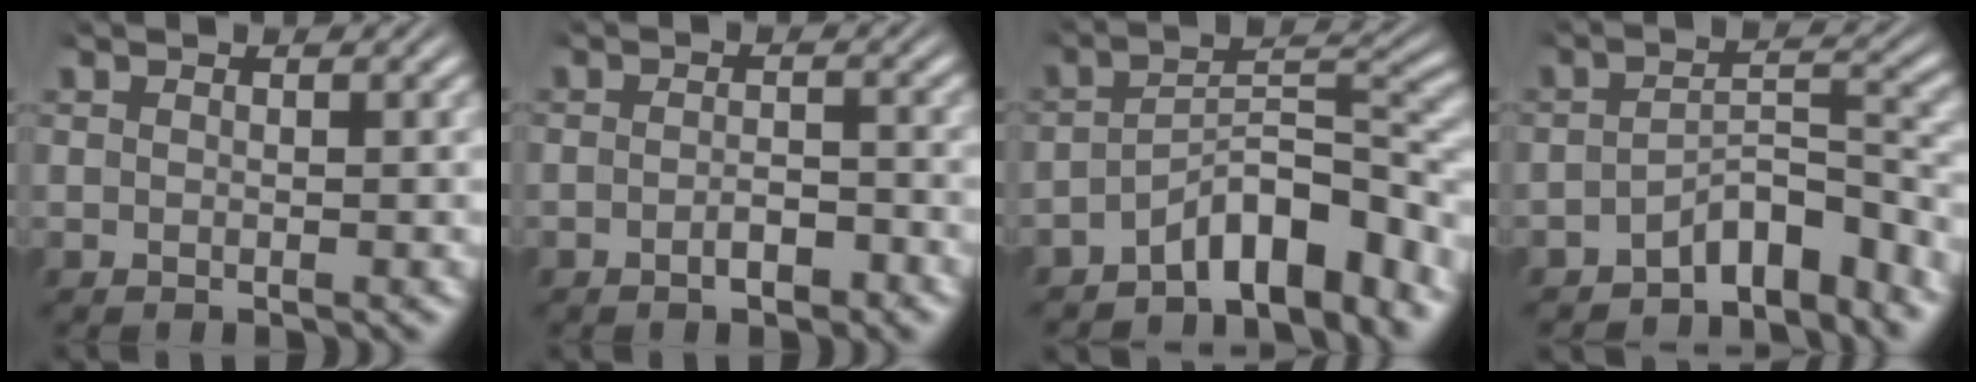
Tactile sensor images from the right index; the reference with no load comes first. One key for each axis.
{"total": 2.1, "fx": -1.5, "fy": 0.9, "fz": 1.1, "tx": -0.015, "ty": 0.003, "tz": -0.031}
{"total": 6.7, "fx": -4.1, "fy": 2.1, "fz": 4.9, "tx": -0.067, "ty": -0.009, "tz": -0.062}
{"total": 5.1, "fx": -4.1, "fy": 1.4, "fz": 2.8, "tx": -0.028, "ty": -0.008, "tz": -0.064}